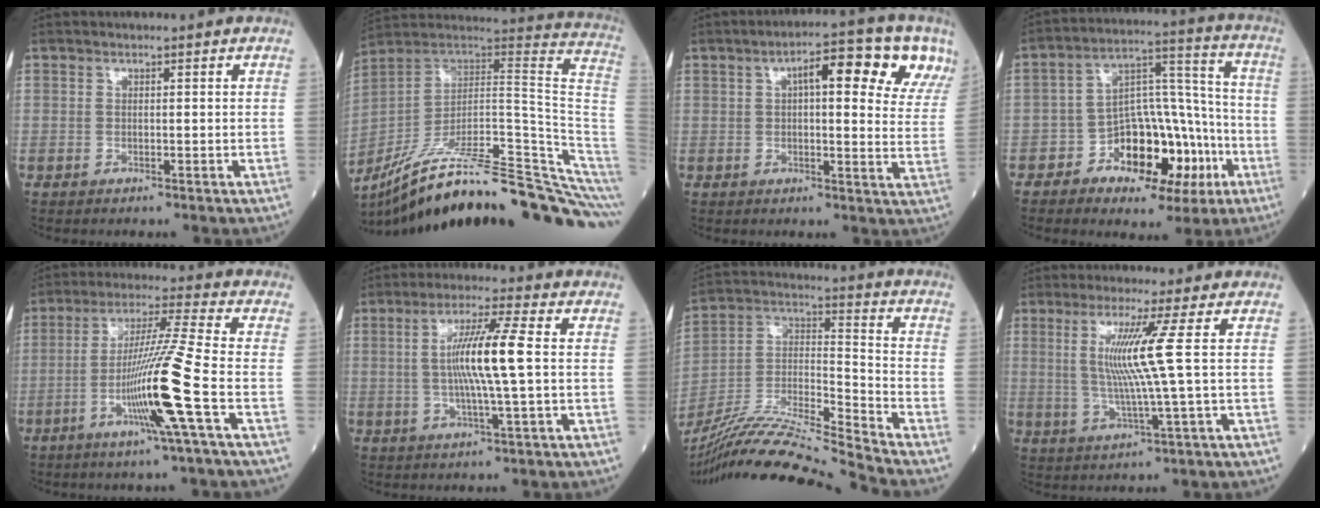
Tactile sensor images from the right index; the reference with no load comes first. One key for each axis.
{"total": 29.5, "fx": -23.2, "fy": 1.3, "fz": 18.2, "tx": -0.152, "ty": 0.015, "tz": -0.339}
{"total": 13.7, "fx": 6.7, "fy": 3.6, "fz": 11.4, "tx": -0.146, "ty": 0.023, "tz": 0.071}
{"total": 14.2, "fx": -5.8, "fy": 7.9, "fz": 10.3, "tx": -0.155, "ty": 0.038, "tz": -0.078}
{"total": 12.4, "fx": -4.0, "fy": -2.6, "fz": 11.5, "tx": -0.217, "ty": -0.009, "tz": -0.075}
{"total": 8.4, "fx": 0.4, "fy": 0.0, "fz": 8.4, "tx": -0.156, "ty": 0.002, "tz": 0.003}
{"total": 20.1, "fx": -18.5, "fy": -2.0, "fz": 7.4, "tx": -0.154, "ty": -0.001, "tz": -0.335}
{"total": 7.9, "fx": 1.4, "fy": -2.1, "fz": 7.5, "tx": -0.152, "ty": -0.006, "tz": 0.035}